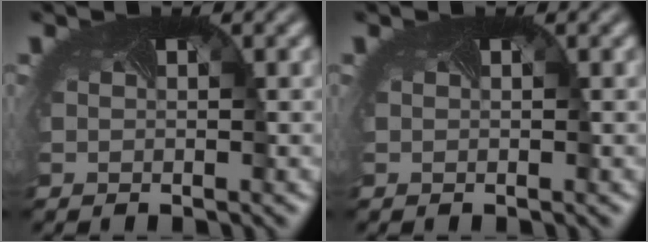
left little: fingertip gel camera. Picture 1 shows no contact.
{"total": 0.0}